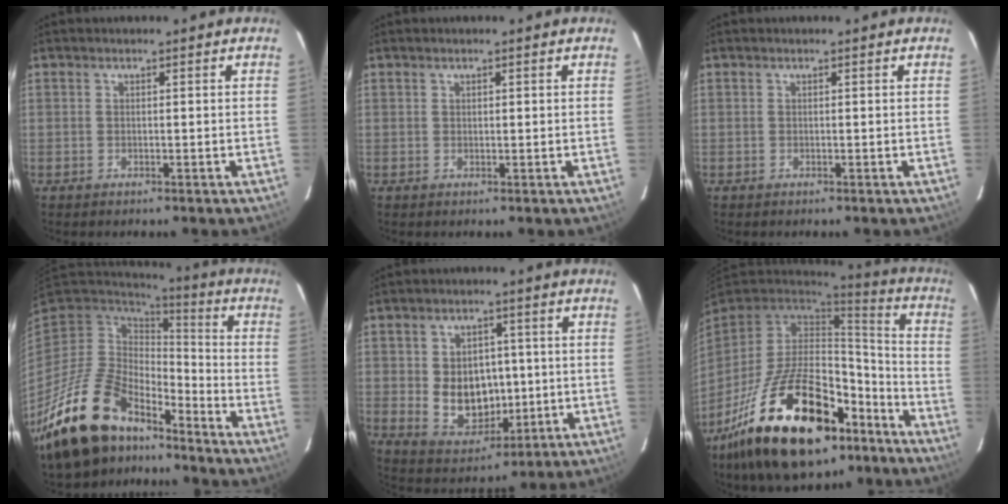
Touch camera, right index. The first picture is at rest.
{"total": 0.6, "force": [0.4, 0.3, 0.3], "torque": [-0.005, 0.003, 0.007]}
{"total": 0.0}
{"total": 20.3, "force": [-15.1, 9.2, 10.0], "torque": [-0.209, -0.021, -0.259]}
{"total": 10.6, "force": [-0.3, 8.3, 6.5], "torque": [-0.134, 0.002, 0.020]}
{"total": 30.7, "force": [-18.2, 14.8, 19.8], "torque": [-0.370, 0.002, -0.269]}